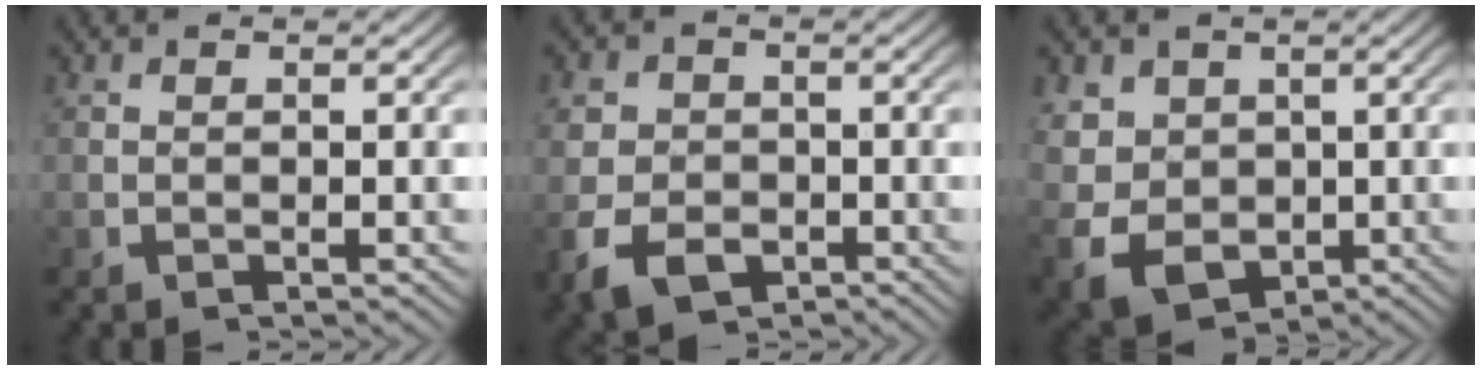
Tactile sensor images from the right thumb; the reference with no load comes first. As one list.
[{"total": 5.6, "force": [-1.8, 4.3, 3.1], "torque": [-0.061, -0.027, -0.021]}, {"total": 9.3, "force": [-1.5, 7.4, 5.3], "torque": [-0.142, -0.071, 0.014]}]